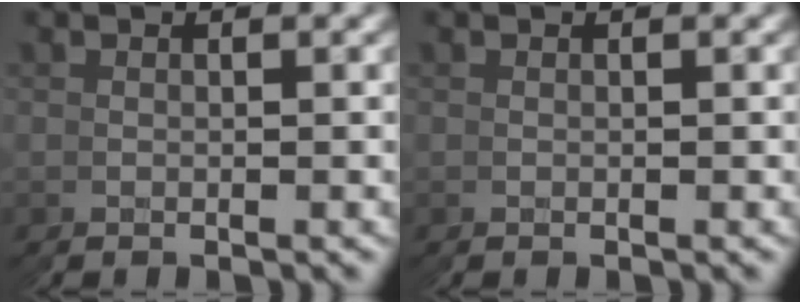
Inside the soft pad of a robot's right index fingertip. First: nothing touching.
{"total": 0.0}